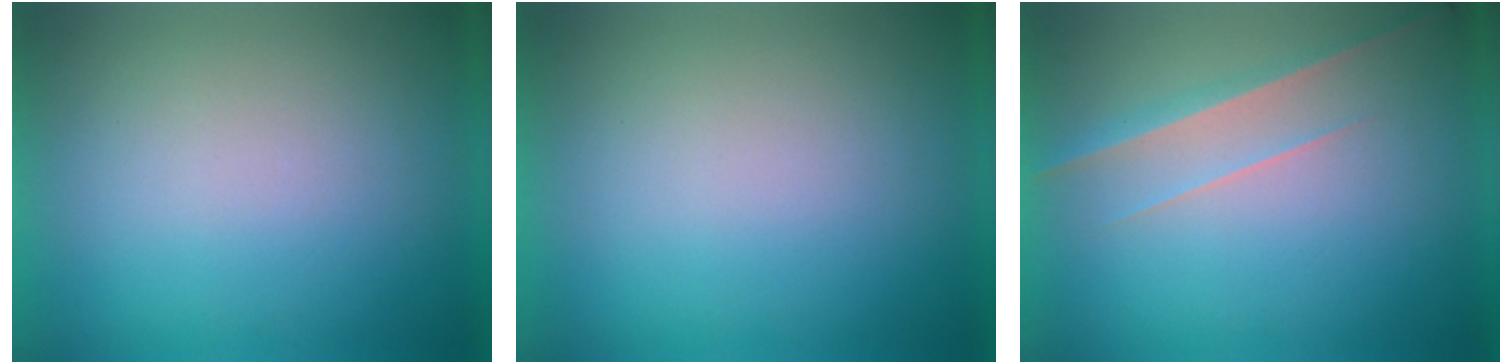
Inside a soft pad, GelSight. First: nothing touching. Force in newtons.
{"total": 0.0}
{"total": 2.8}